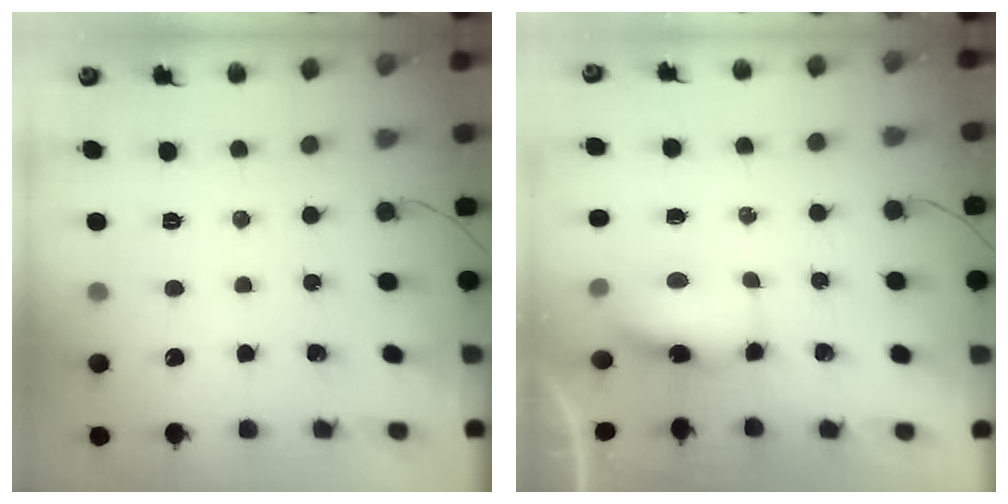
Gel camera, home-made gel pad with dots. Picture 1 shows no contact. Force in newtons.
{"total": 6.9, "press": 6.9, "slide": 0.5}